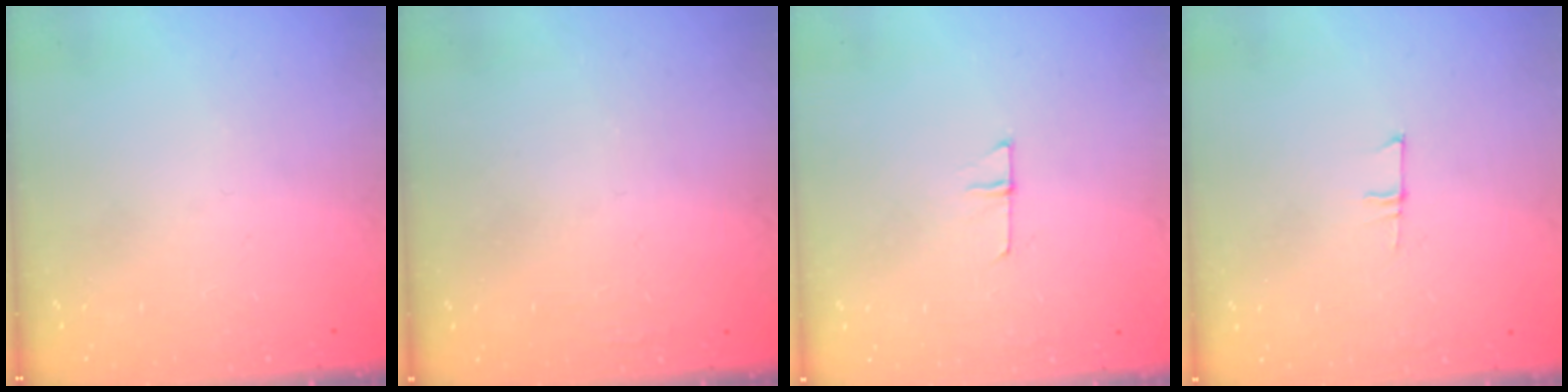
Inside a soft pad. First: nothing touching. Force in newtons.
{"total": 1.8, "press": 1.7, "slide": 0.4}
{"total": 4.5, "press": 4.5, "slide": 0.4}
{"total": 4.8, "press": 4.8, "slide": 0.3}